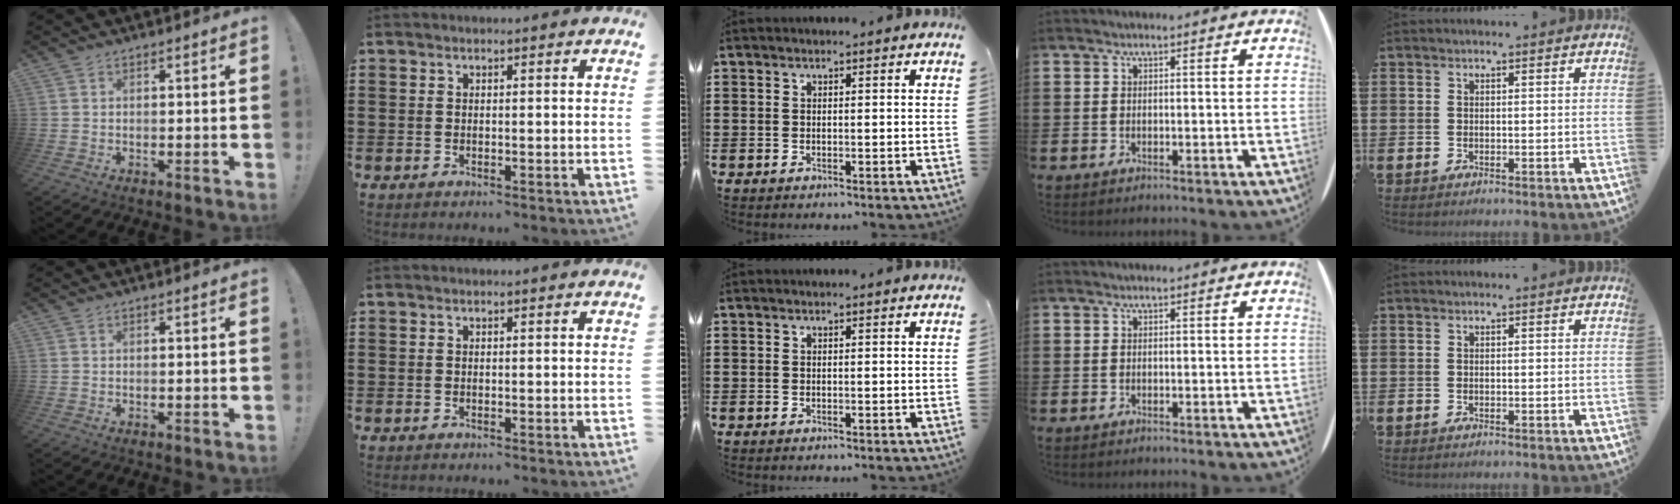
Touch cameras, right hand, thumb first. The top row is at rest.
{}